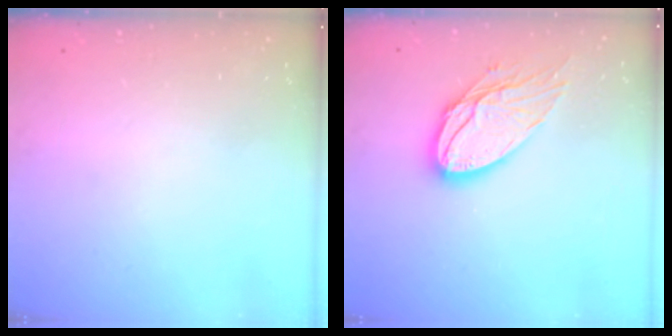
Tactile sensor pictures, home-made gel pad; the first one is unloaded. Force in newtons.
{"total": 14.2, "press": 14.1, "slide": 1.1}